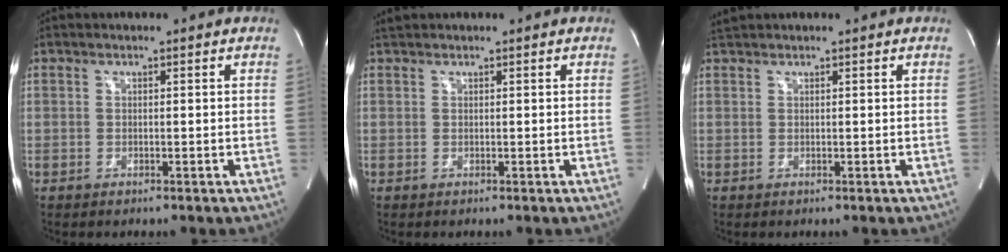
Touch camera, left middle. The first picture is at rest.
{"total": 0.8, "force": [0.8, 0.1, 0.0], "torque": [-0.010, 0.015, 0.021]}
{"total": 1.2, "force": [1.1, -0.1, 0.1], "torque": [-0.008, 0.017, 0.030]}